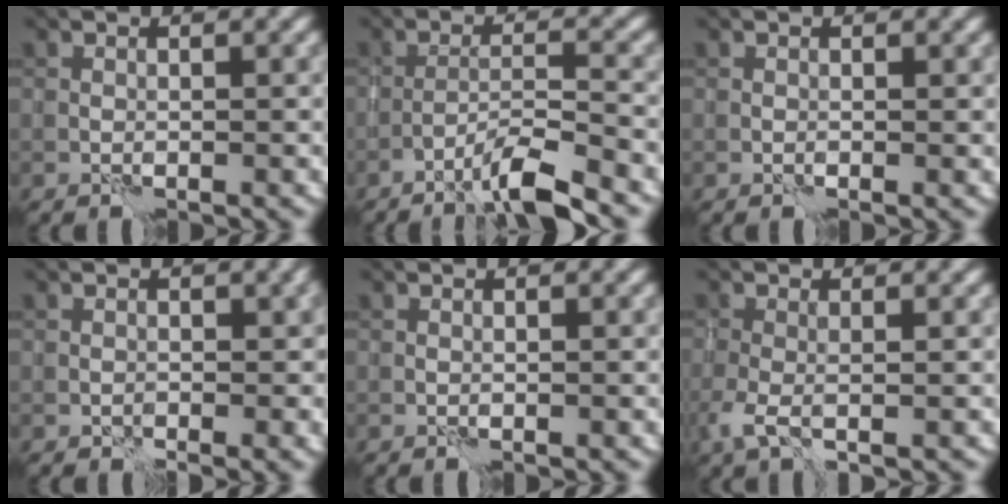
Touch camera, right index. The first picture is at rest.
{"total": 4.4, "force": [-3.3, 0.2, 3.0], "torque": [-0.047, 0.012, -0.068]}
{"total": 1.4, "force": [0.0, 1.0, 0.9], "torque": [-0.014, -0.006, 0.005]}
{"total": 3.4, "force": [-0.6, 2.2, 2.5], "torque": [-0.031, -0.007, -0.006]}
{"total": 0.0}
{"total": 2.1, "force": [-0.6, 0.7, 1.8], "torque": [-0.048, -0.005, -0.017]}